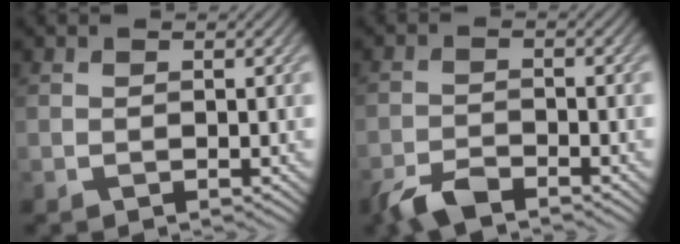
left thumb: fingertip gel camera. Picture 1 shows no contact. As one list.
[{"total": 3.7, "force": [-3.1, 1.0, 1.8], "torque": [-0.040, -0.002, -0.068]}]